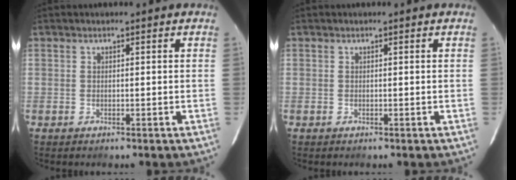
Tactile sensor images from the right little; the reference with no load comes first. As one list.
[{"total": 0.0}]